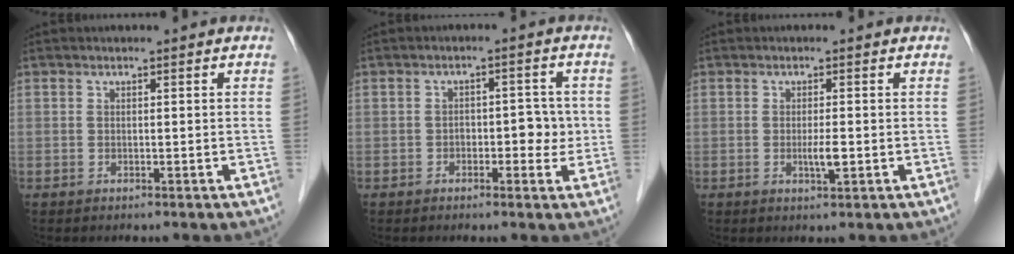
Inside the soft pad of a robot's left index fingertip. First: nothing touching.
{"total": 3.9, "force": [-0.6, 2.3, 3.1], "torque": [-0.031, 0.017, -0.008]}
{"total": 2.0, "force": [-0.3, 0.2, 2.0], "torque": [-0.037, -0.004, -0.004]}